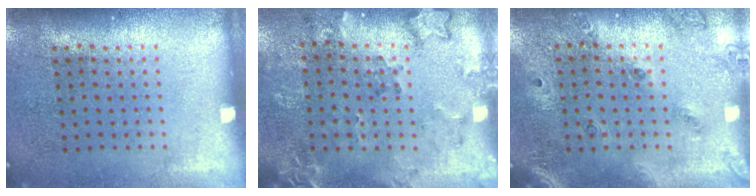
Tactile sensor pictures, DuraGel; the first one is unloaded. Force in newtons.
{"total": 1.9, "press": 1.6, "slide": 1.1}
{"total": 1.5, "press": 1.3, "slide": 0.7}